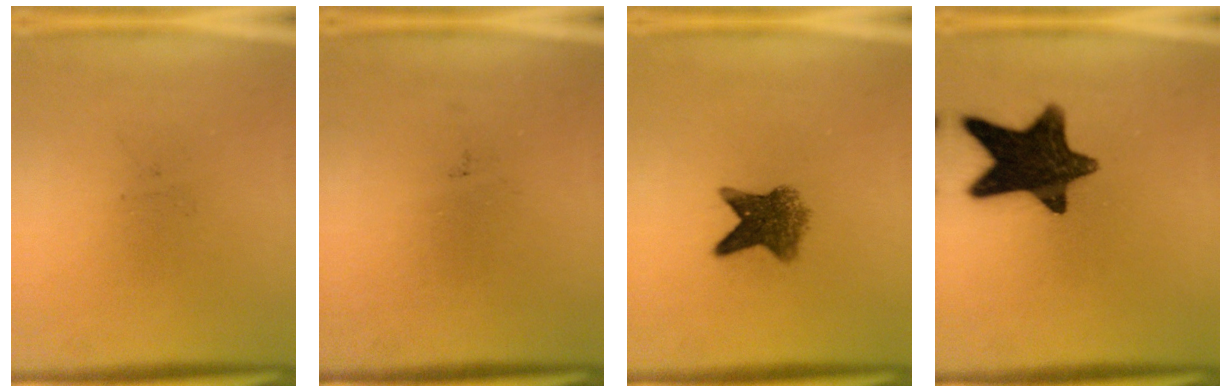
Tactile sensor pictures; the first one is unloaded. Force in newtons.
{"total": 0.0}
{"total": 6.3}
{"total": 14.2}